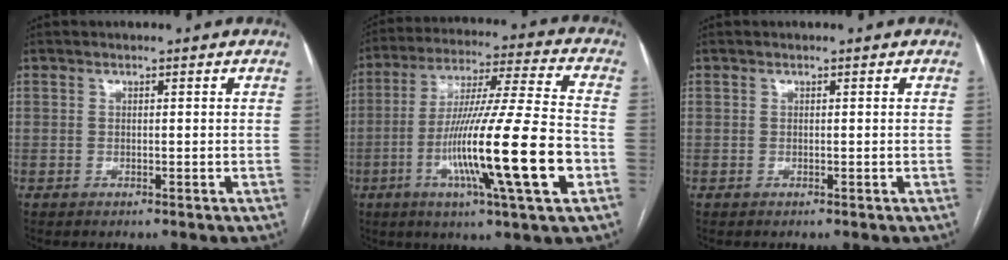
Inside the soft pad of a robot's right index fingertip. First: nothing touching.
{"total": 20.8, "force": [-6.1, -0.1, 19.9], "torque": [-0.346, -0.020, -0.109]}
{"total": 0.0}